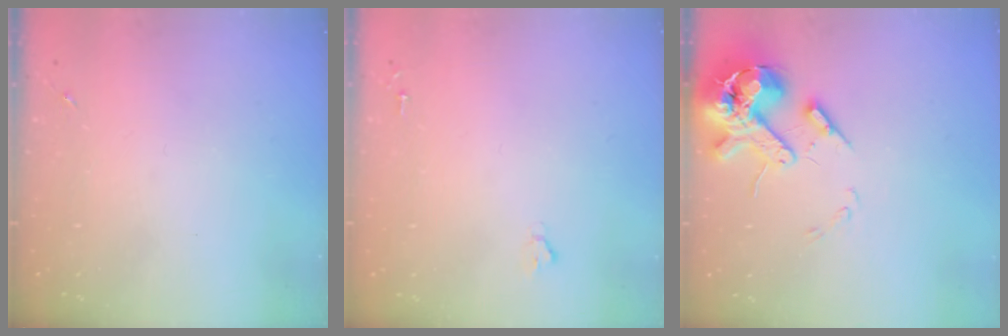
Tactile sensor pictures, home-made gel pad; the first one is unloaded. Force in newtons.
{"total": 1.6, "press": 1.6, "slide": 0.2}
{"total": 15.3, "press": 15.1, "slide": 2.6}